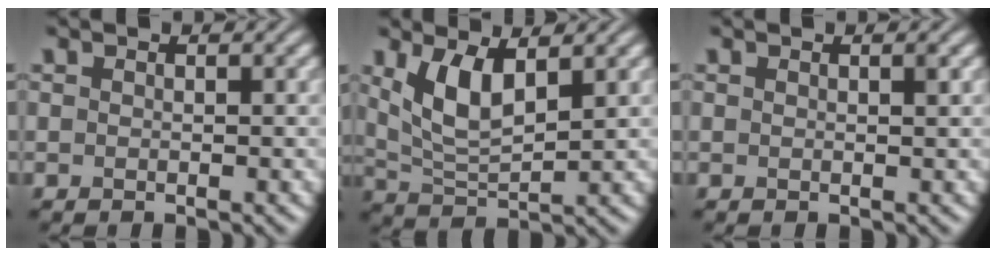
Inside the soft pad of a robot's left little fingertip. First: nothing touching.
{"total": 5.0, "force": [2.1, 2.0, 4.1], "torque": [-0.094, -0.006, 0.047]}
{"total": 0.5, "force": [0.3, 0.1, 0.4], "torque": [-0.004, 0.000, 0.005]}